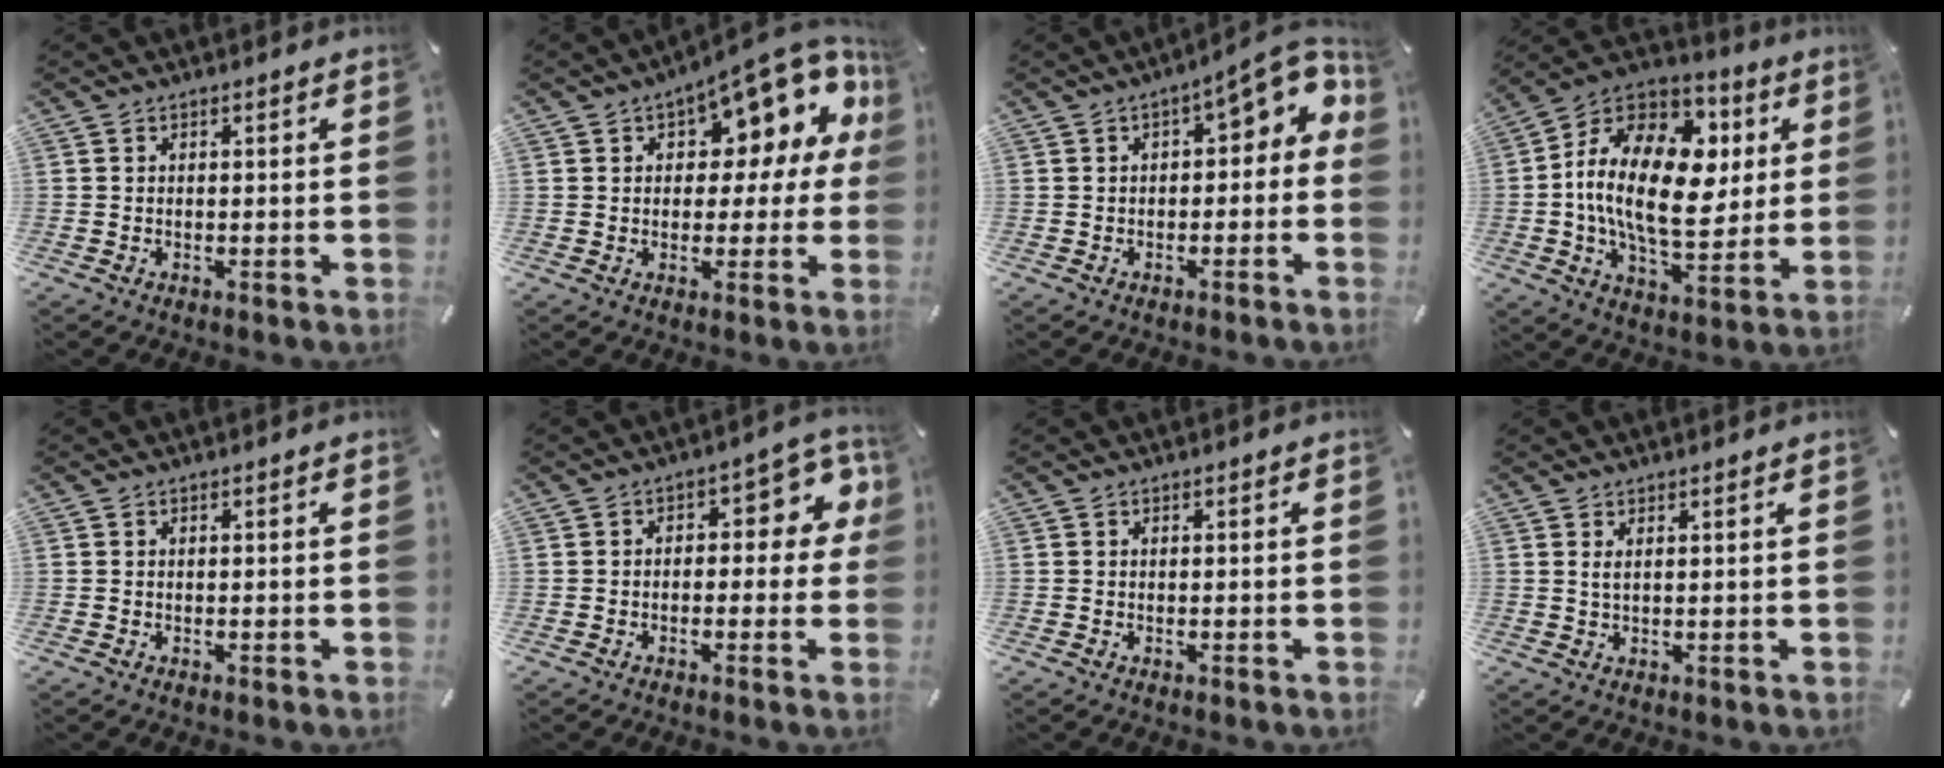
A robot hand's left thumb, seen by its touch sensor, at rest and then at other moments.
{"total": 15.0, "force": [8.5, 7.1, 10.1], "torque": [-0.137, -0.060, 0.142]}
{"total": 8.7, "force": [3.4, 3.8, 7.1], "torque": [-0.091, -0.027, 0.051]}
{"total": 23.4, "force": [2.6, 14.1, 18.5], "torque": [-0.353, -0.012, 0.042]}
{"total": 0.0}
{"total": 8.6, "force": [1.3, 4.6, 7.1], "torque": [-0.087, -0.012, 0.016]}
{"total": 0.0}
{"total": 1.8, "force": [1.0, 0.1, 1.5], "torque": [-0.031, -0.001, 0.017]}